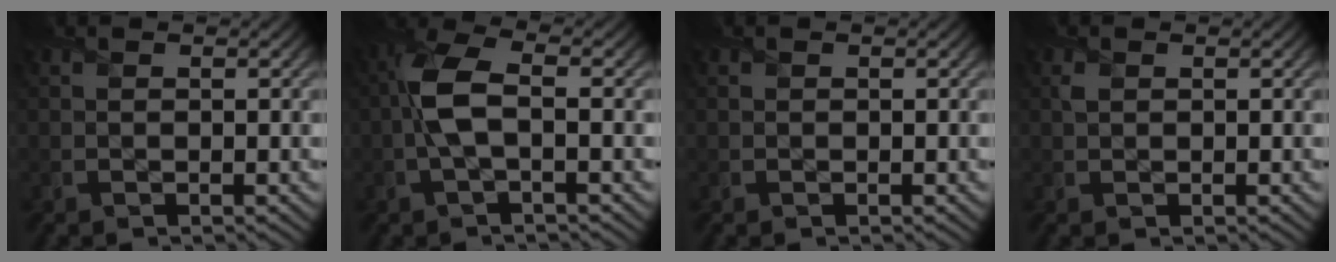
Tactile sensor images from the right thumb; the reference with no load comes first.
{"total": 5.8, "force": [-0.5, 2.2, 5.4], "torque": [-0.126, 0.007, -0.016]}
{"total": 0.0}
{"total": 0.8, "force": [0.4, 0.6, 0.4], "torque": [-0.011, -0.002, 0.008]}